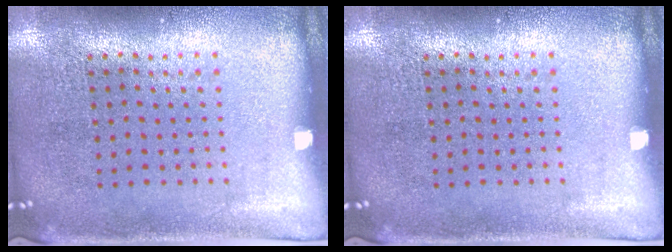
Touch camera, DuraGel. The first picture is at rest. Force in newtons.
{"total": 0.0}